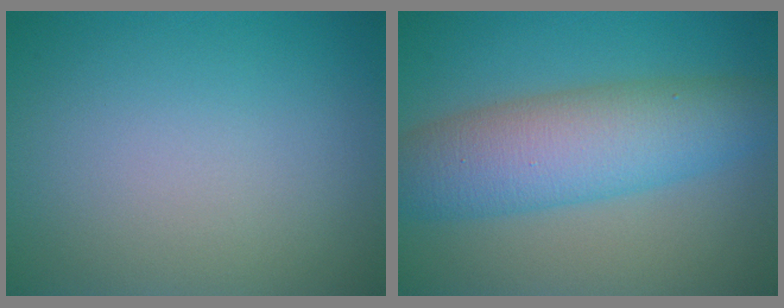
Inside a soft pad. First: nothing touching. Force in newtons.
{"total": 7.7, "press": 7.7, "slide": 0.3}